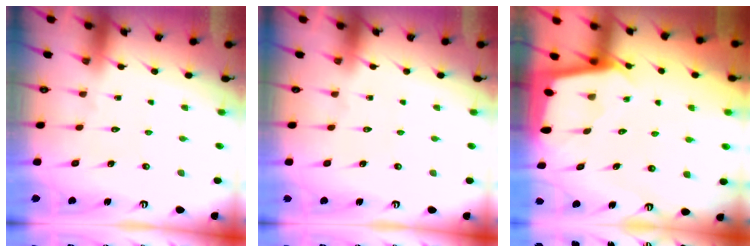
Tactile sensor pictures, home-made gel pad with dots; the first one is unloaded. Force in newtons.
{"total": 0.0}
{"total": 2.1, "press": 2.0, "slide": 0.2}